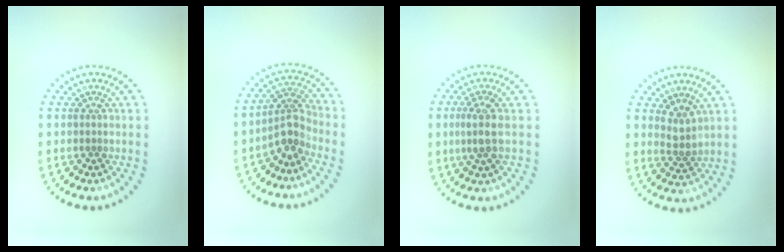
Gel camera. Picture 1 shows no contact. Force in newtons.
{"total": 2.8, "press": 2.2, "slide": 1.8}
{"total": 2.4, "press": 2.0, "slide": 1.3}
{"total": 2.0, "press": 1.5, "slide": 1.3}